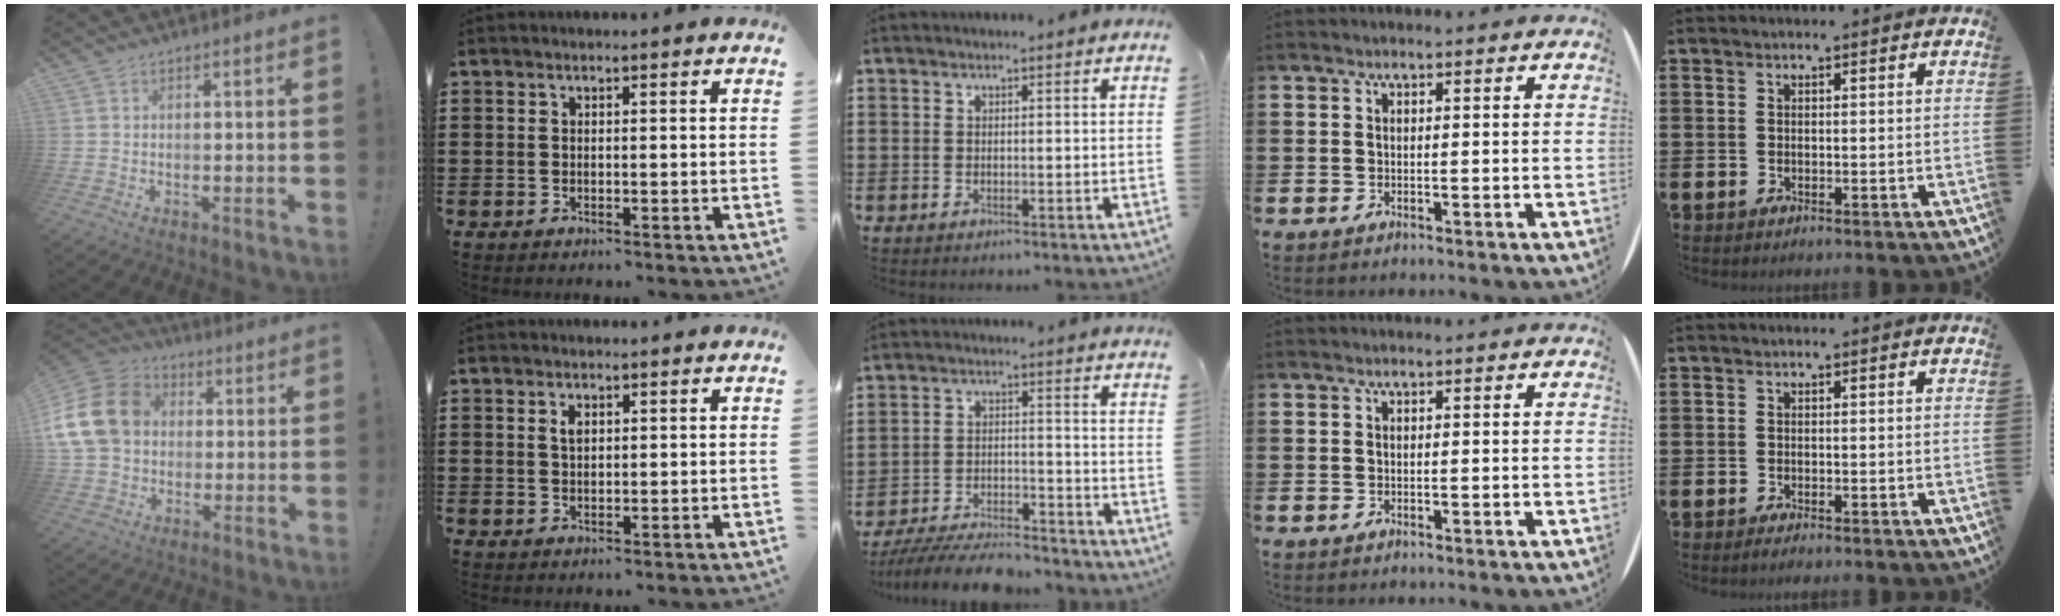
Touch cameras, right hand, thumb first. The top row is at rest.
{"thumb": {"total": 18.6, "force": [2.4, 14.8, 11.1], "torque": [-0.206, 0.010, 0.049]}, "index": {"total": 1.6, "force": [0.7, 0.8, 1.2], "torque": [-0.026, 0.004, 0.012]}, "middle": {"total": 6.8, "force": [-6.5, 0.8, 1.9], "torque": [-0.037, 0.003, -0.125]}, "little": {"total": 0.5, "force": [-0.4, 0.0, 0.4], "torque": [-0.006, -0.003, -0.007]}}